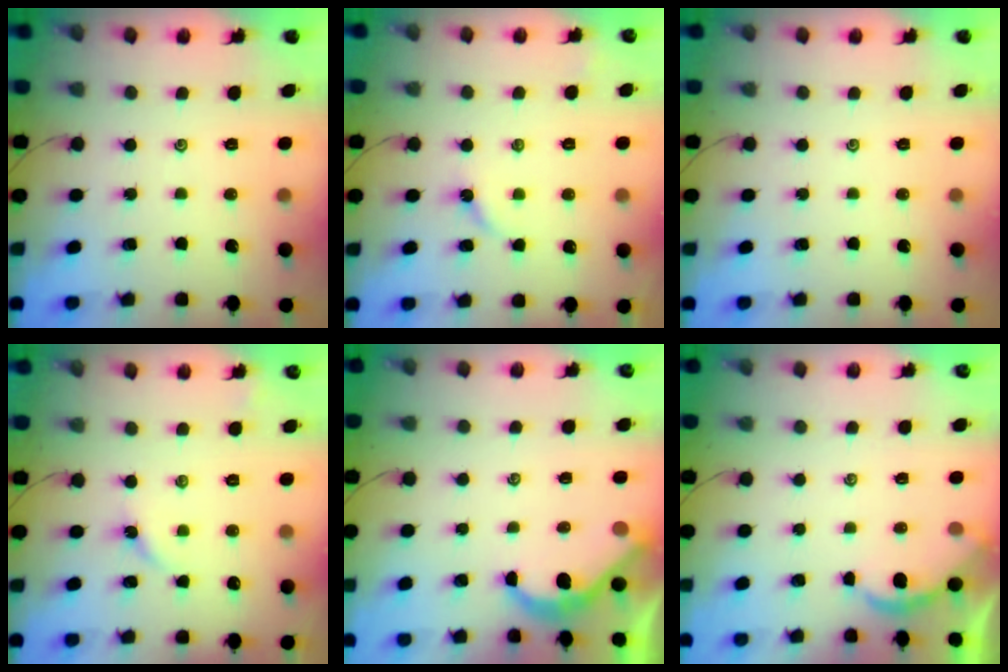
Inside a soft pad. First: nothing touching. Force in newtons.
{"total": 3.3, "press": 3.2, "slide": 0.5}
{"total": 0.0}
{"total": 3.8, "press": 3.8, "slide": 0.5}
{"total": 4.2, "press": 4.2, "slide": 0.5}
{"total": 1.6, "press": 1.6, "slide": 0.1}